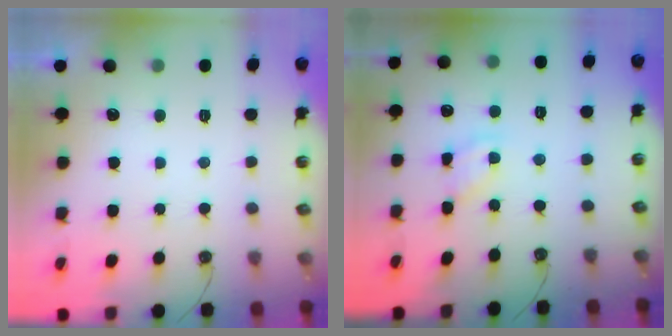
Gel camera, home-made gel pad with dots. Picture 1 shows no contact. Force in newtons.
{"total": 4.5, "press": 4.5, "slide": 0.3}